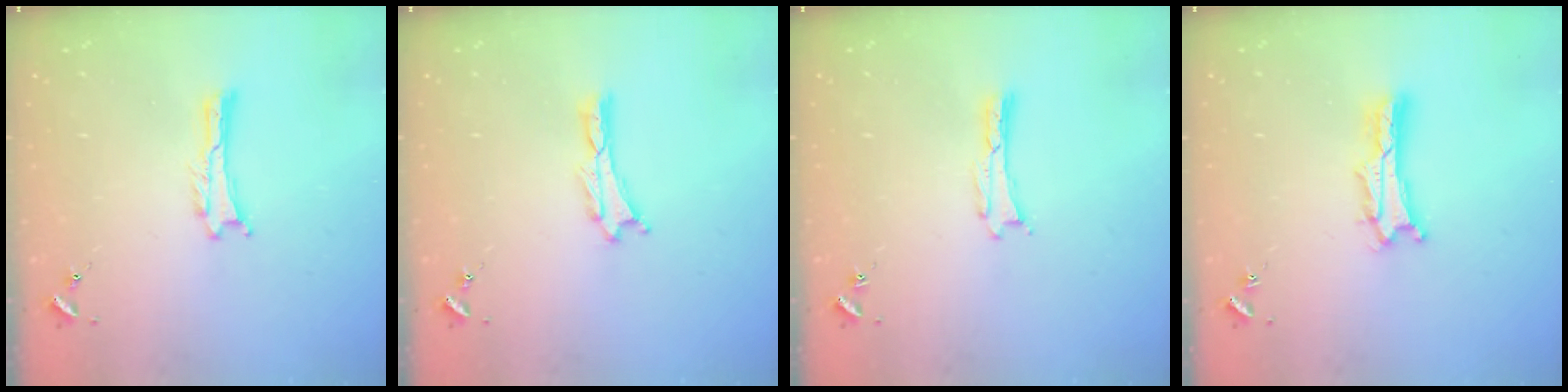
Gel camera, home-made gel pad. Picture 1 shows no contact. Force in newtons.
{"total": 0.0}
{"total": 0.0}
{"total": 2.1, "press": 2.1, "slide": 0.3}